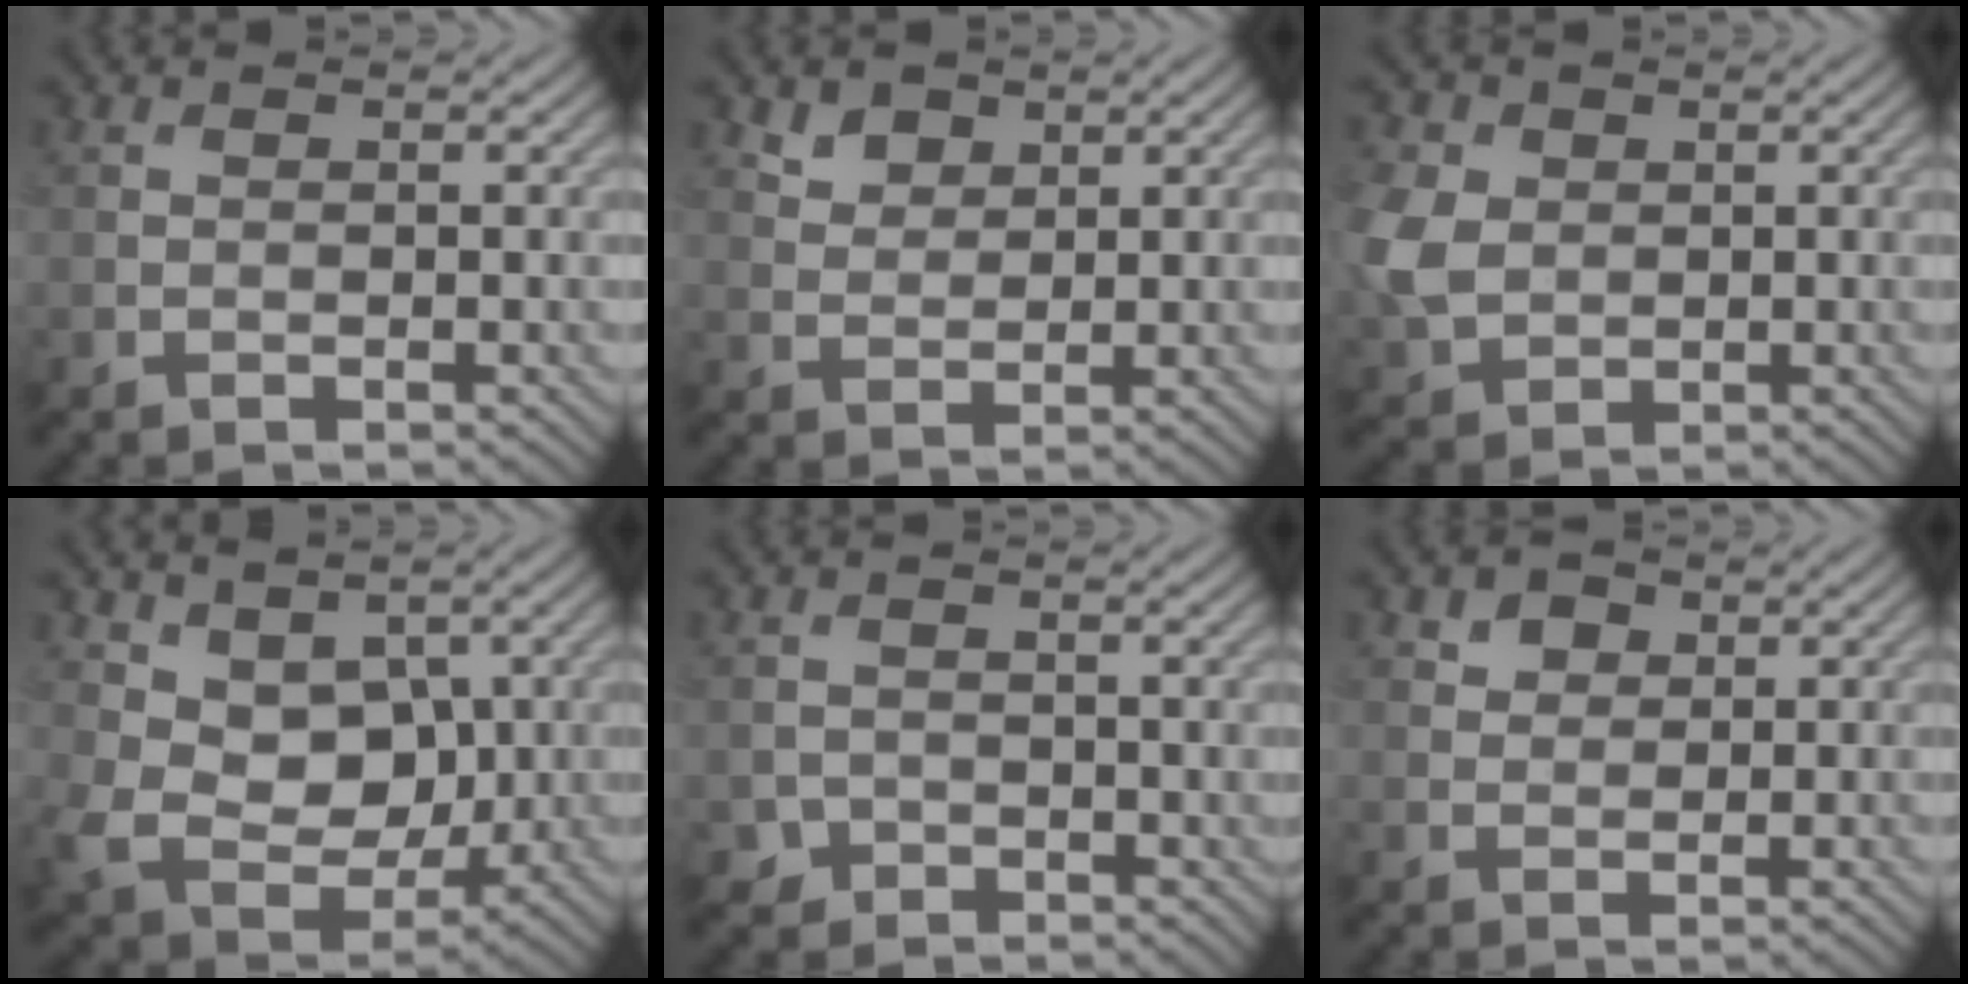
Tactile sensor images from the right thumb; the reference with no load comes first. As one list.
[{"total": 2.5, "force": [1.8, 1.5, 0.8], "torque": [-0.021, -0.002, 0.037]}, {"total": 6.8, "force": [0.6, 5.5, 4.0], "torque": [-0.136, 0.005, 0.008]}, {"total": 8.2, "force": [2.3, 6.0, 5.0], "torque": [-0.120, -0.023, 0.032]}, {"total": 1.5, "force": [-0.7, 1.4, 0.2], "torque": [0.004, -0.004, -0.015]}, {"total": 2.6, "force": [1.3, 1.9, 1.1], "torque": [-0.023, 0.001, 0.020]}]